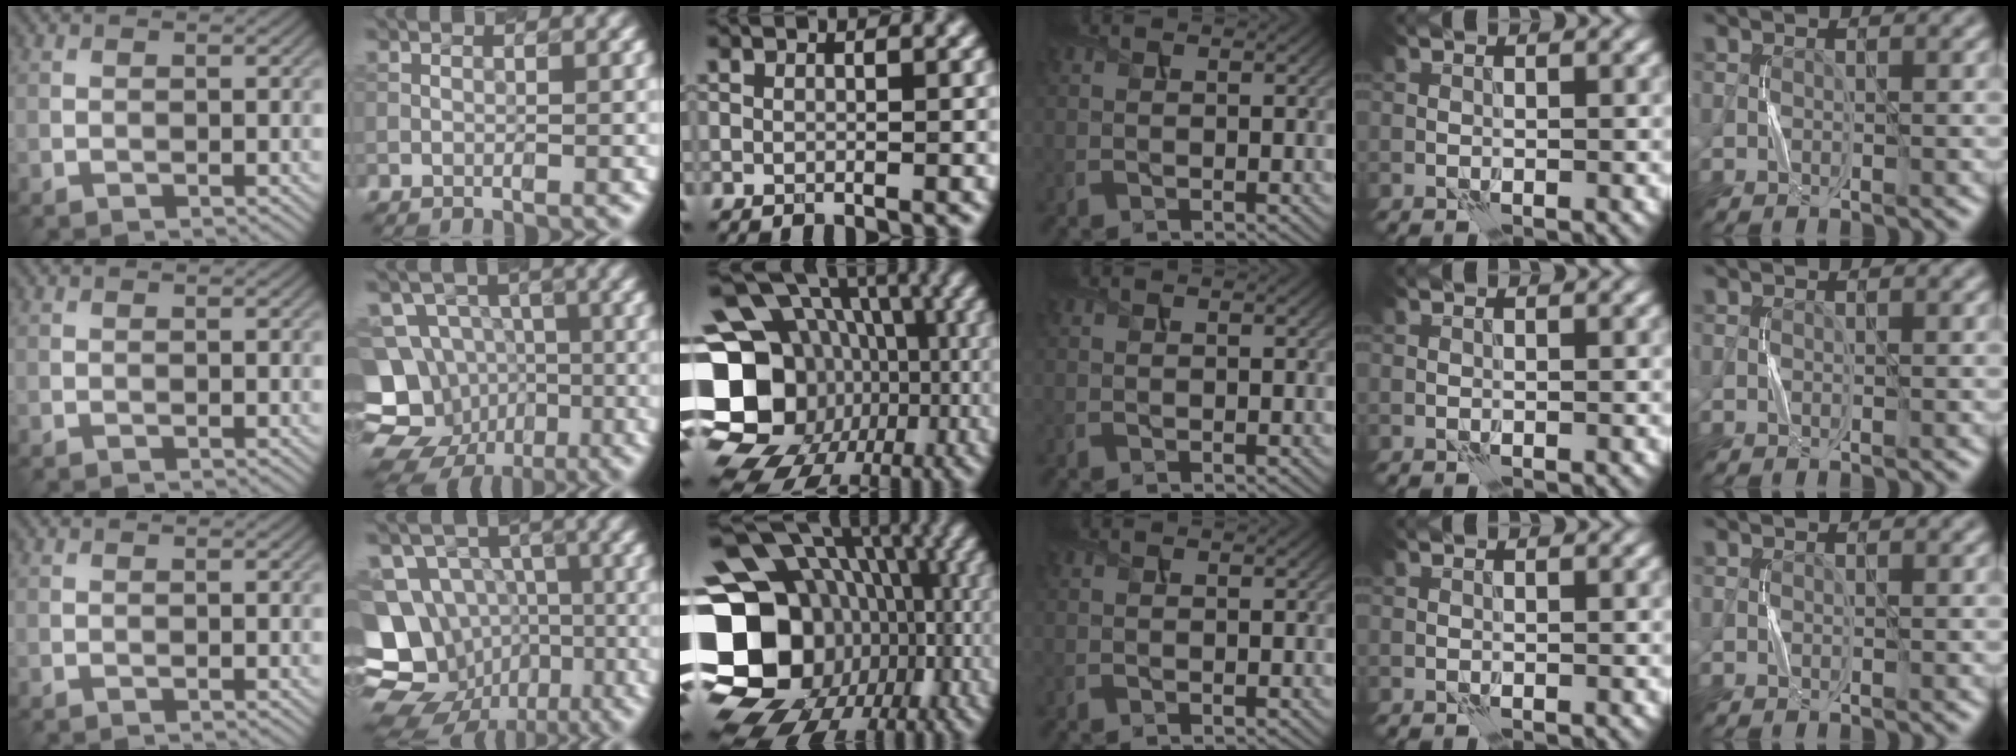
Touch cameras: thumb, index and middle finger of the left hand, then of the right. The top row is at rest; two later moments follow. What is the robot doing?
{"motion": "press", "object": "button"}